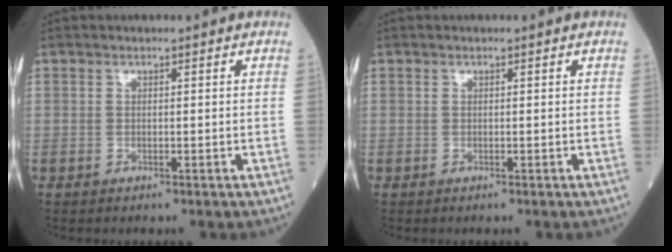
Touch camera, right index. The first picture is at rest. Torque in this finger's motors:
{"motor_torque": [0.00, 0.00, 0.00, 0.00]}